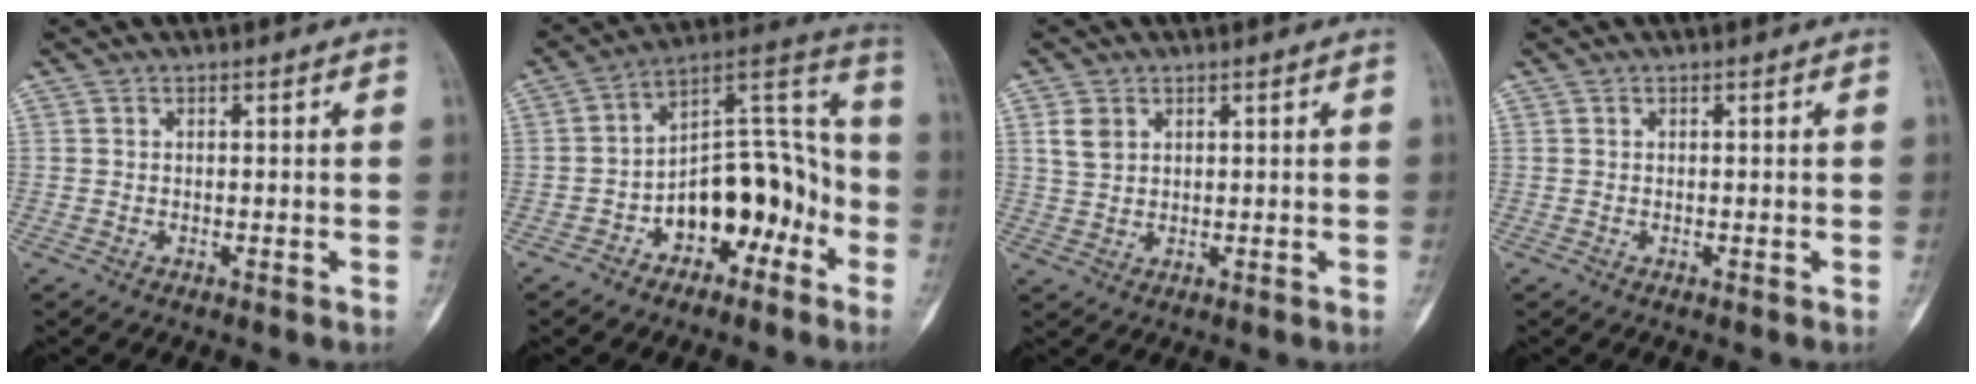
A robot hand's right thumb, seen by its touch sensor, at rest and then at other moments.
{"total": 16.1, "force": [-6.3, 9.6, 11.3], "torque": [-0.121, 0.083, -0.099]}
{"total": 3.7, "force": [1.6, 2.6, 2.0], "torque": [-0.031, -0.004, 0.036]}
{"total": 0.0}